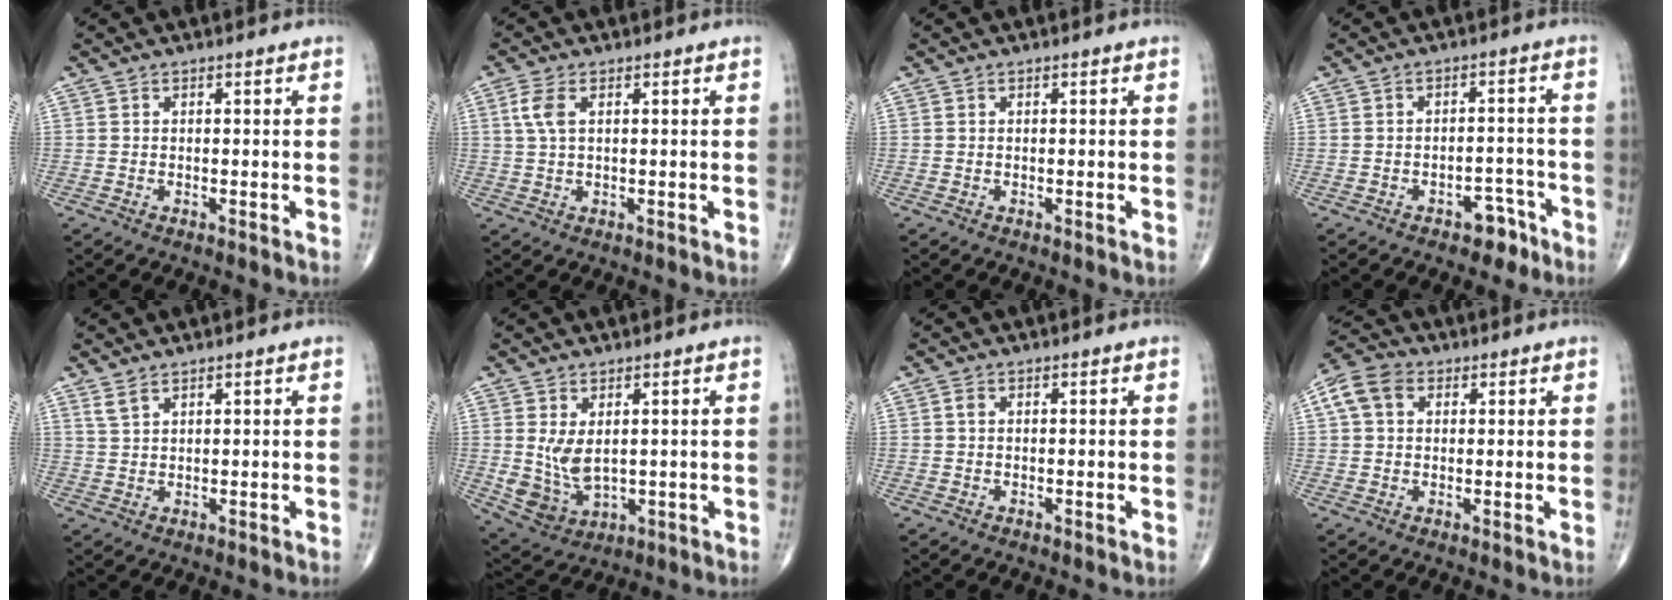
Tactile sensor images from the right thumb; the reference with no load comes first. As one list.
[{"total": 3.8, "force": [1.2, 1.7, 3.1], "torque": [-0.081, 0.010, 0.025]}, {"total": 0.0}, {"total": 4.9, "force": [-3.2, 2.8, 2.4], "torque": [-0.013, 0.033, -0.041]}, {"total": 2.2, "force": [1.7, 0.8, 1.2], "torque": [-0.027, -0.003, 0.042]}, {"total": 7.6, "force": [0.9, 4.8, 5.8], "torque": [-0.102, -0.016, 0.038]}, {"total": 0.7, "force": [0.1, 0.4, 0.5], "torque": [-0.010, 0.001, 0.001]}, {"total": 7.1, "force": [2.1, 5.2, 4.3], "torque": [-0.083, 0.019, 0.032]}]